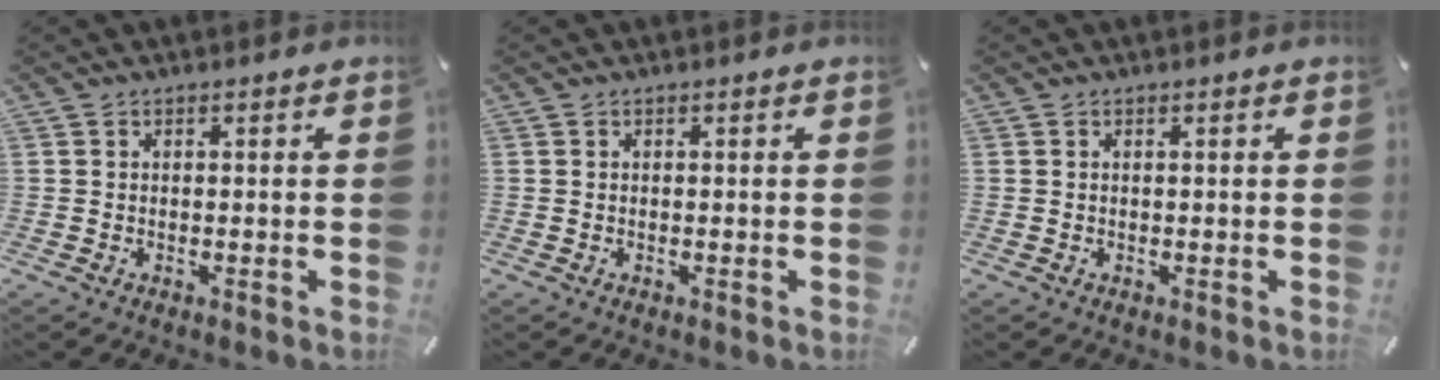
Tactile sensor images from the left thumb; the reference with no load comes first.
{"total": 0.0}
{"total": 0.5, "force": [-0.1, 0.4, -0.3], "torque": [0.008, 0.007, -0.003]}